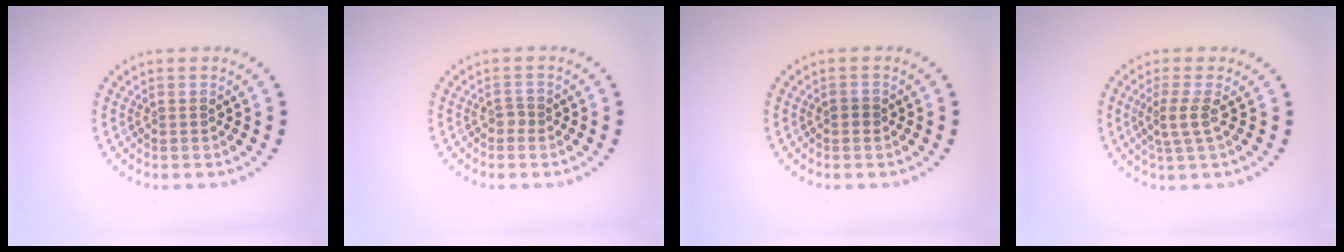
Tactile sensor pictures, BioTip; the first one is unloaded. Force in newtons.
{"total": 0.9, "press": 0.6, "slide": 0.7}
{"total": 0.7, "press": 0.7, "slide": 0.1}
{"total": 2.2, "press": 1.7, "slide": 1.5}